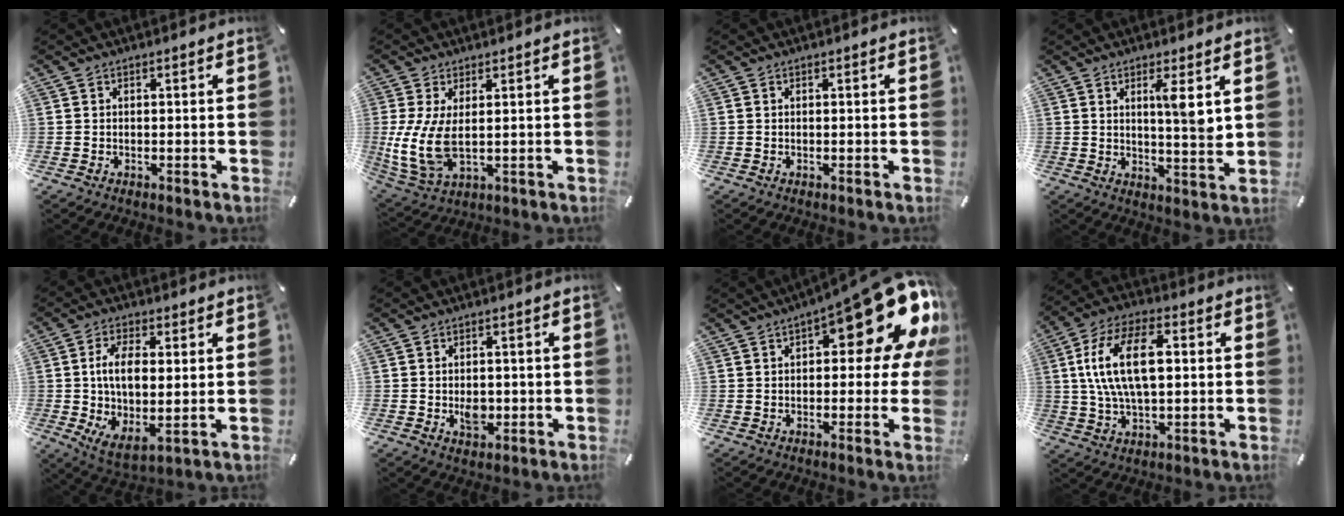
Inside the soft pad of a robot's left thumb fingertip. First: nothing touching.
{"total": 10.0, "force": [0.6, 4.7, 8.8], "torque": [-0.196, -0.018, 0.016]}
{"total": 0.0}
{"total": 6.1, "force": [2.7, 0.5, 5.5], "torque": [-0.088, -0.018, 0.038]}
{"total": 9.7, "force": [2.4, 5.1, 7.9], "torque": [-0.153, -0.005, 0.037]}
{"total": 4.3, "force": [-0.7, 3.1, 3.0], "torque": [-0.050, 0.000, -0.012]}
{"total": 19.4, "force": [8.1, 7.5, 15.9], "torque": [-0.202, -0.057, 0.128]}
{"total": 14.9, "force": [2.4, 7.7, 12.5], "torque": [-0.256, -0.002, 0.034]}